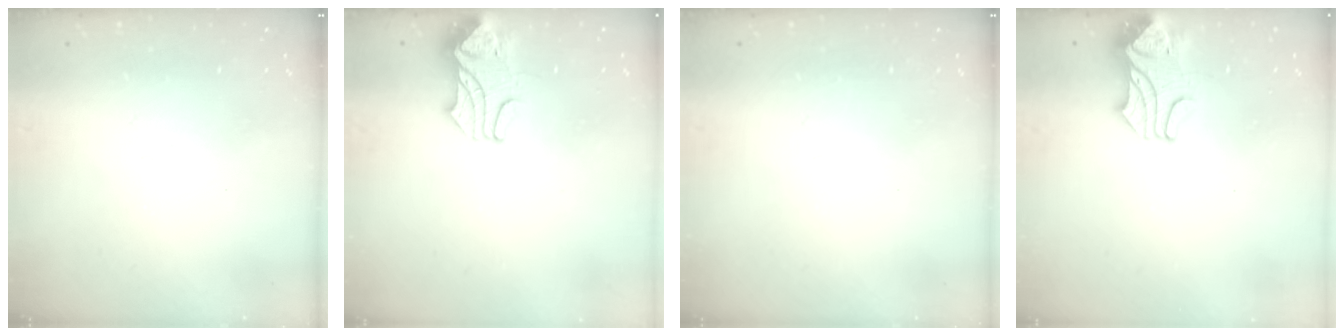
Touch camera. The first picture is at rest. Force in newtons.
{"total": 2.1, "press": 2.0, "slide": 0.8}
{"total": 0.0}
{"total": 2.3, "press": 2.1, "slide": 1.0}